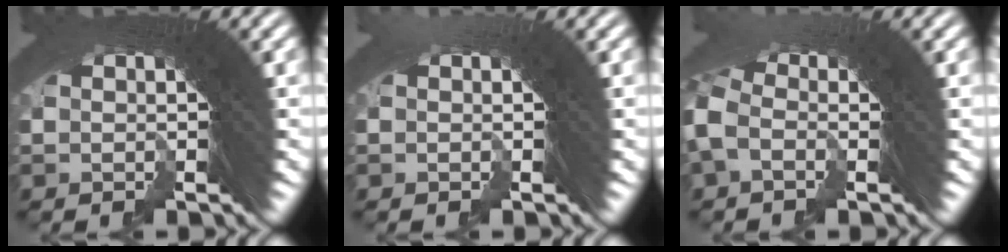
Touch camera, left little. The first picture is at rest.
{"total": 0.0}
{"total": 2.0, "force": [-0.5, 1.5, 1.1], "torque": [-0.025, 0.018, -0.023]}